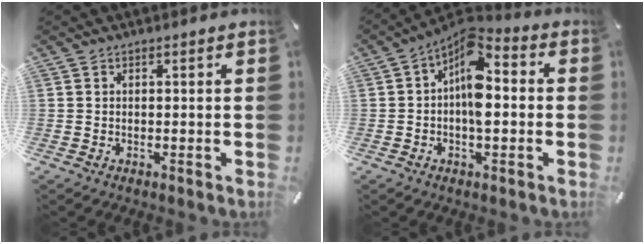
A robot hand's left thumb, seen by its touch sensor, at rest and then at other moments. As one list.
[{"total": 10.3, "force": [0.4, 5.6, 8.7], "torque": [-0.135, -0.020, 0.005]}]